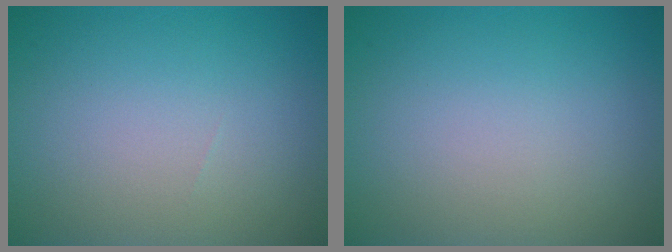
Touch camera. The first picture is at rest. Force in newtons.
{"total": 0.0}